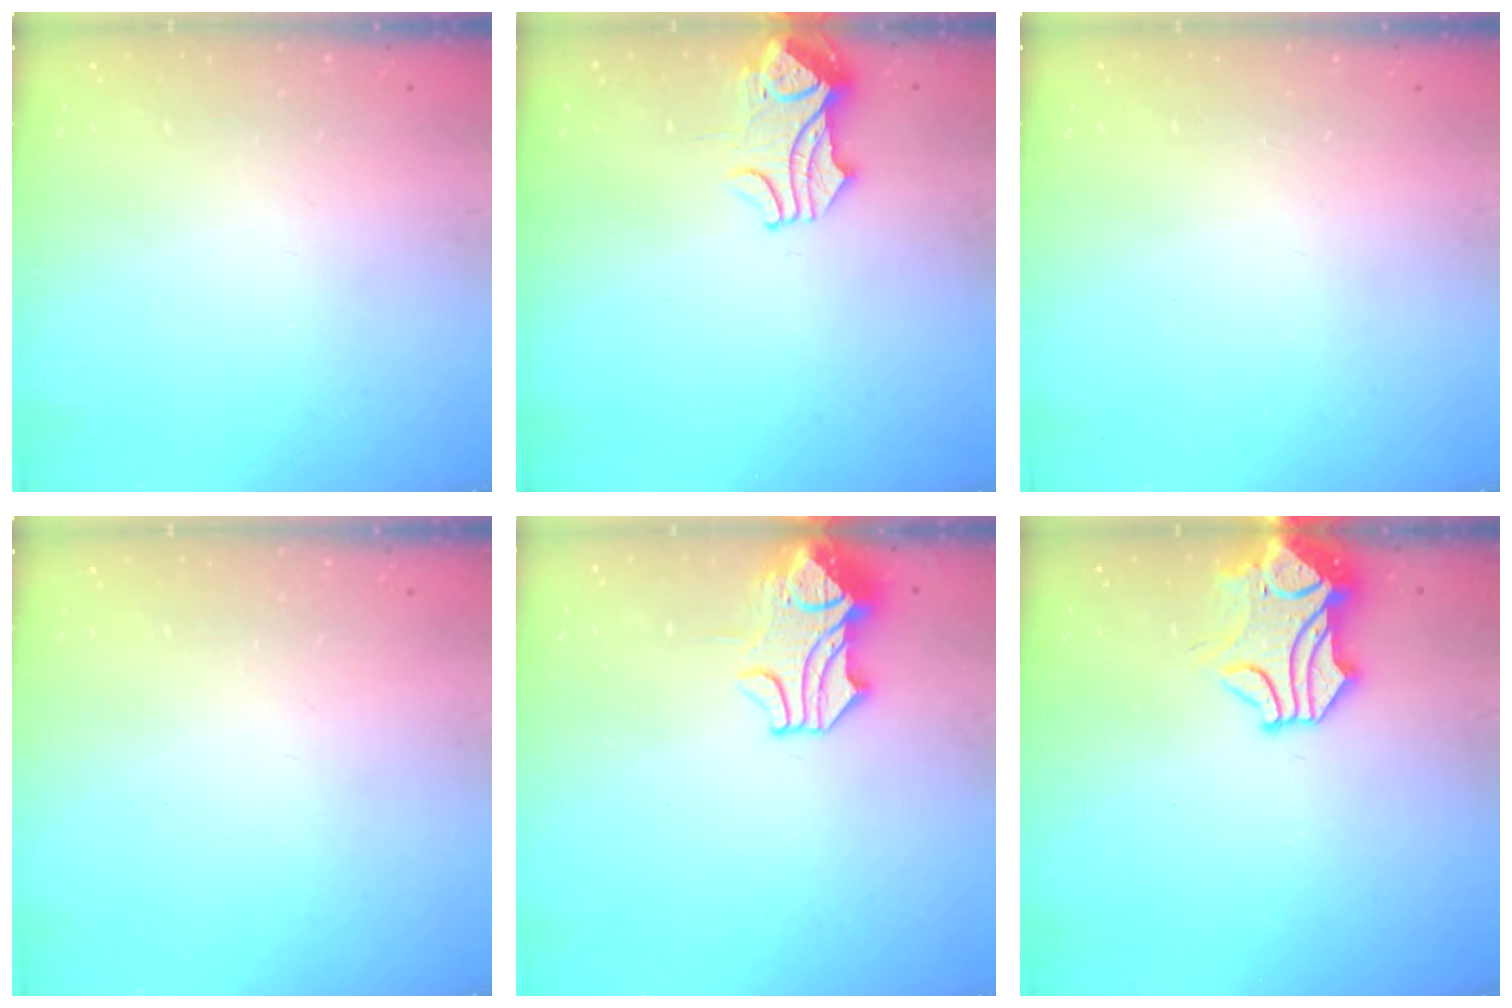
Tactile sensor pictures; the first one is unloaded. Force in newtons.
{"total": 1.7, "press": 1.2, "slide": 1.1}
{"total": 0.0}
{"total": 0.0}
{"total": 2.4, "press": 2.1, "slide": 1.1}
{"total": 1.5, "press": 0.8, "slide": 1.3}